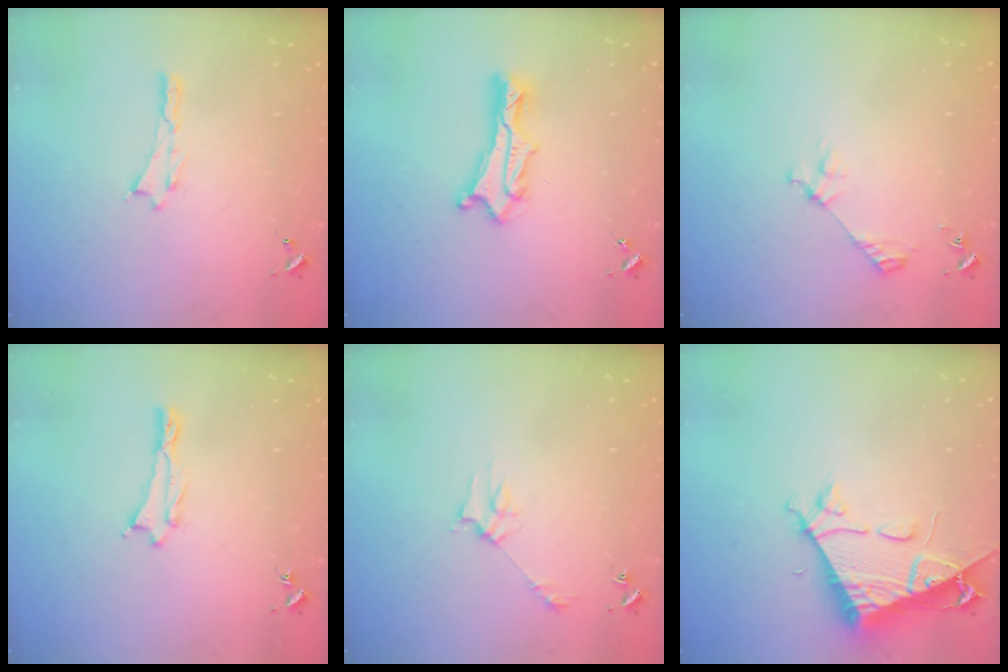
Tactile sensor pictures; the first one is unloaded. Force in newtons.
{"total": 3.0, "press": 3.0, "slide": 0.2}
{"total": 3.3, "press": 3.3, "slide": 0.3}
{"total": 0.5, "press": 0.5, "slide": 0.2}
{"total": 2.8, "press": 2.8, "slide": 0.2}
{"total": 8.8, "press": 8.8, "slide": 1.1}